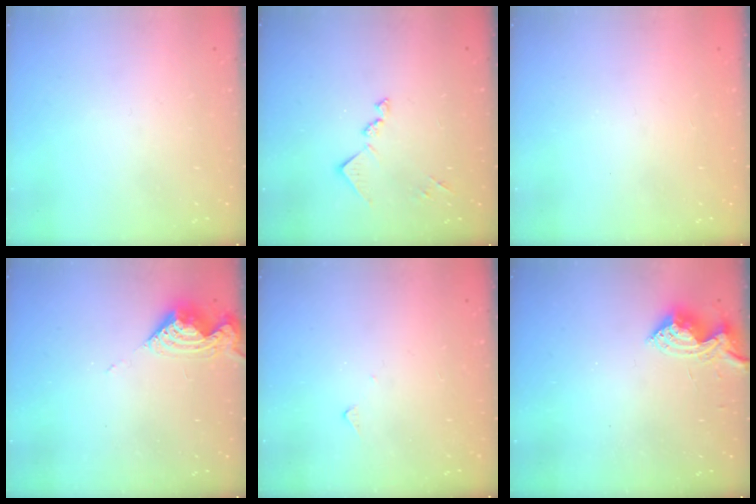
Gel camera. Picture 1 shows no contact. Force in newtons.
{"total": 10.3, "press": 10.3, "slide": 0.6}
{"total": 1.3, "press": 1.0, "slide": 0.7}
{"total": 8.0, "press": 8.0, "slide": 0.5}
{"total": 5.6, "press": 5.5, "slide": 0.7}
{"total": 10.4, "press": 10.4, "slide": 0.5}